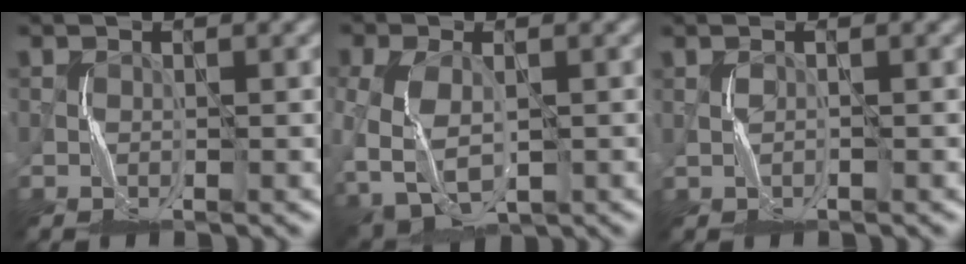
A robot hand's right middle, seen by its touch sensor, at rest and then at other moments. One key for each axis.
{"total": 6.0, "fx": -1.8, "fy": 4.0, "fz": 4.1, "tx": -0.114, "ty": -0.024, "tz": -0.028}
{"total": 0.8, "fx": -0.3, "fy": -0.2, "fz": -0.7, "tx": 0.011, "ty": 0.004, "tz": -0.004}